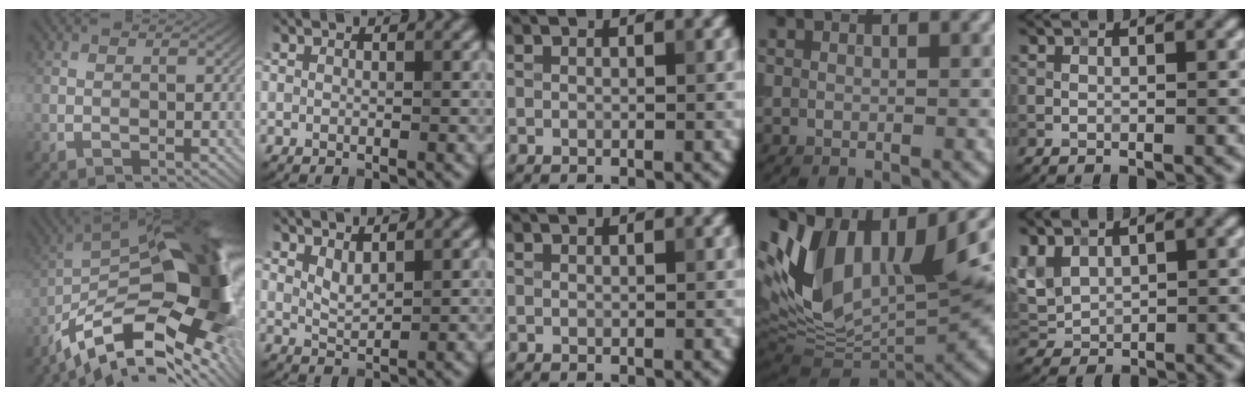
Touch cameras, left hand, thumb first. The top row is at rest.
{"thumb": {"total": 18.4, "force": [-7.1, 7.8, 15.0], "torque": [-0.245, -0.007, -0.126]}, "index": {"total": 1.6, "force": [1.1, 0.5, 1.0], "torque": [-0.025, -0.005, 0.026]}, "ring": {"total": 14.7, "force": [2.6, 8.4, 11.8], "torque": [-0.226, 0.007, 0.042]}, "little": {"total": 3.1, "force": [1.4, 2.1, 1.7], "torque": [-0.044, 0.004, 0.034]}}